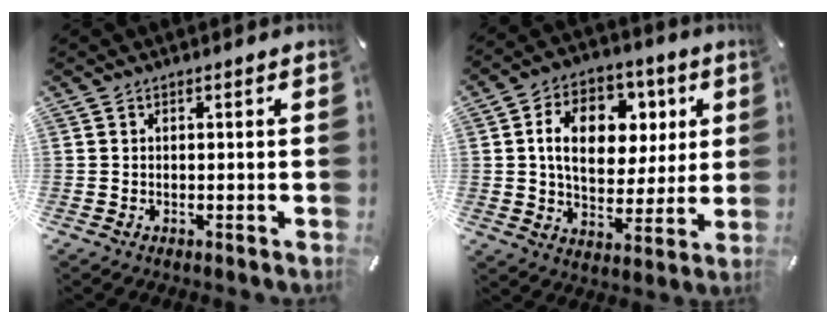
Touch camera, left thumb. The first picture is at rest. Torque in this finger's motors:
{"motor_torque": [0.87, 0.90, 1.41, -1.17, 0.50]}